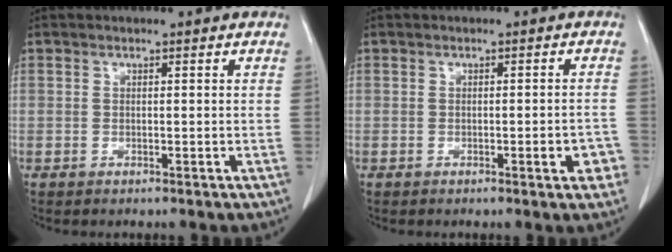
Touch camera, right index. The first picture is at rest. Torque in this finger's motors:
{"motor_torque": [0.07, -0.06, 0.00, 0.03]}